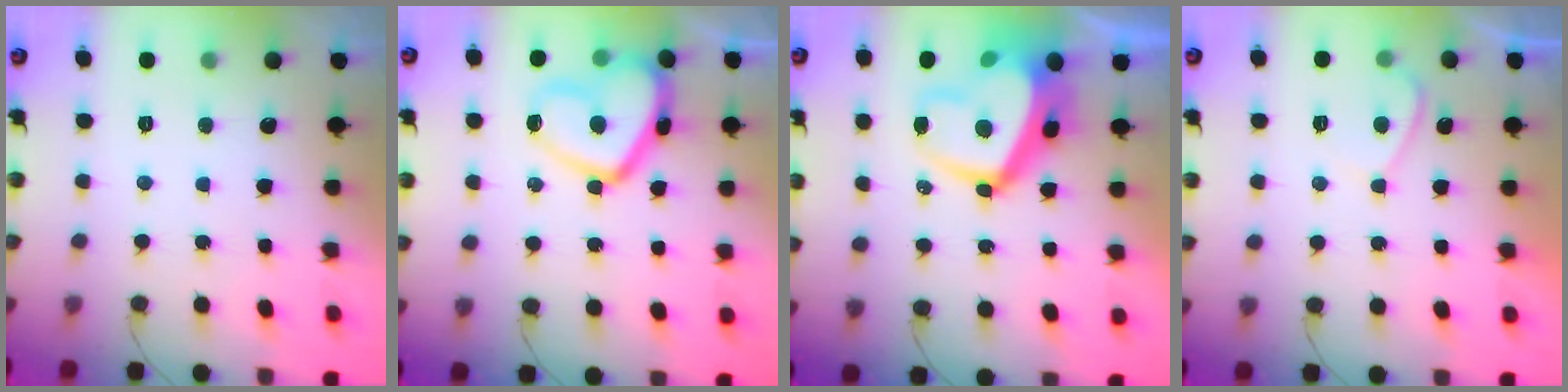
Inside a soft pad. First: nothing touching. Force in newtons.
{"total": 14.1, "press": 14.0, "slide": 1.2}
{"total": 15.4, "press": 15.4, "slide": 1.2}
{"total": 2.7, "press": 2.7, "slide": 0.4}